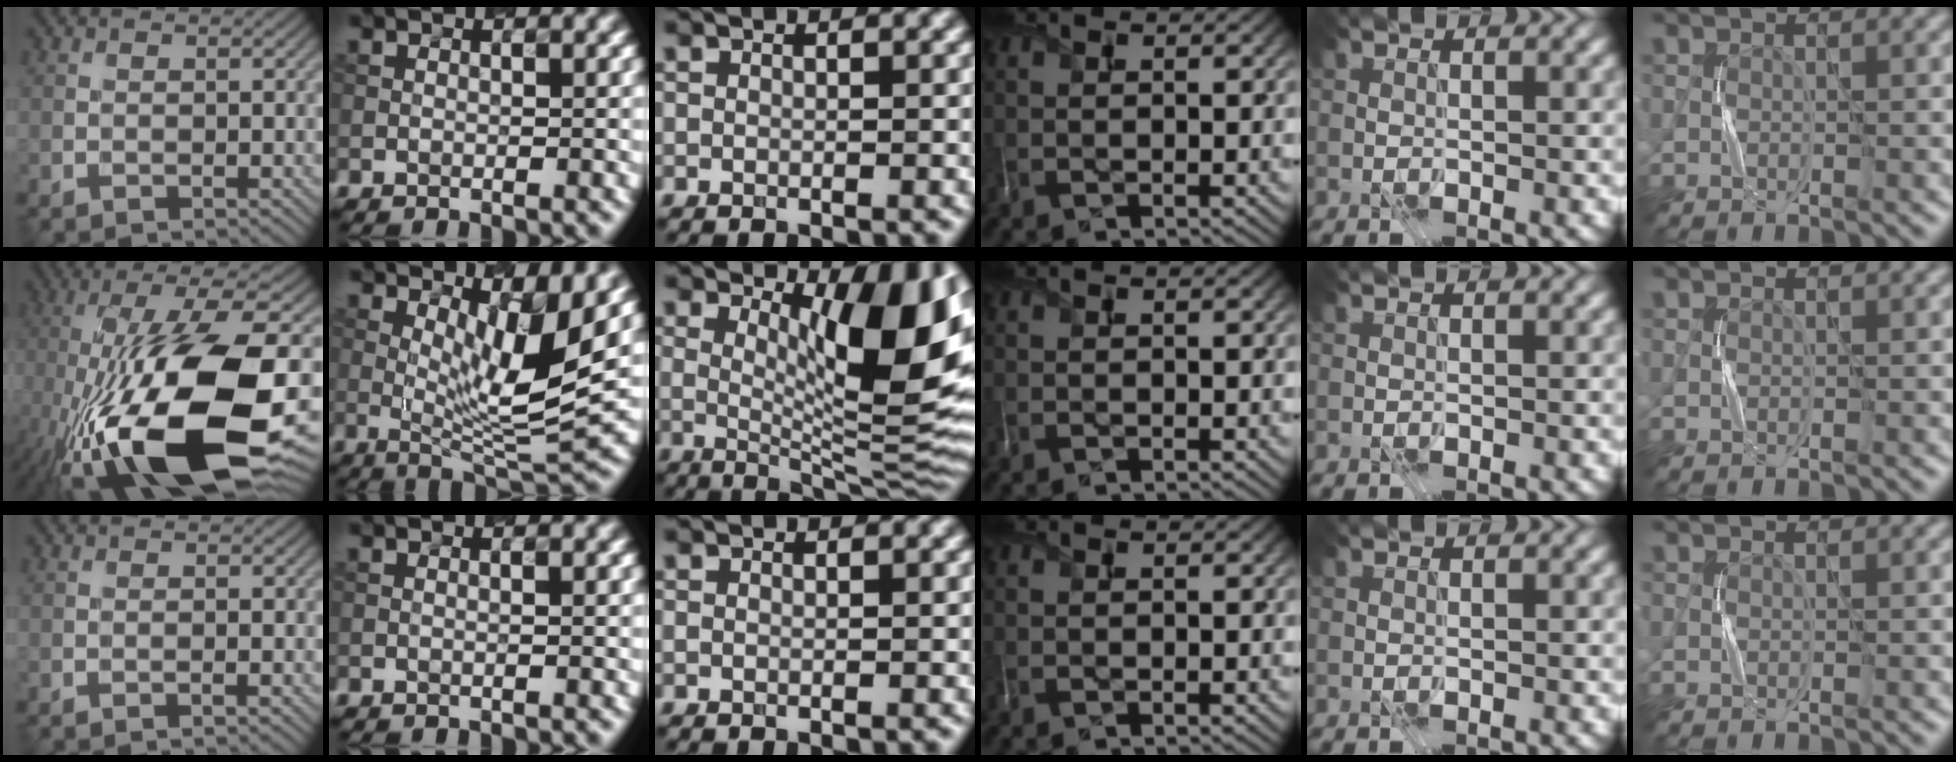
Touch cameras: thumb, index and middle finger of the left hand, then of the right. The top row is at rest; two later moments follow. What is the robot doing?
{"motion": "press", "object": "grip strengthener"}